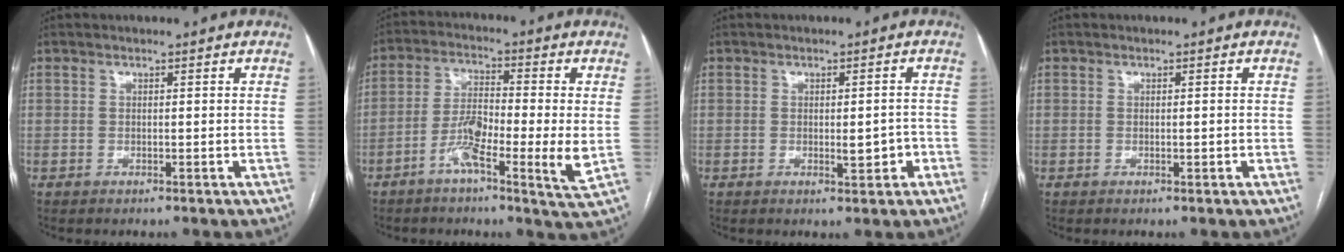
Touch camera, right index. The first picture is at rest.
{"total": 9.8, "force": [-2.8, 0.8, 9.3], "torque": [-0.169, -0.004, -0.059]}
{"total": 3.1, "force": [-0.9, 1.1, 2.8], "torque": [-0.039, 0.000, -0.008]}
{"total": 0.8, "force": [-0.2, 0.3, 0.7], "torque": [-0.014, 0.000, 0.000]}